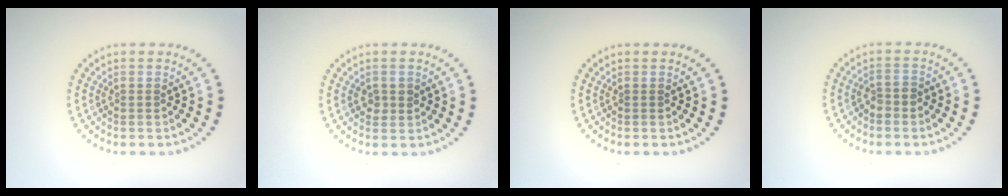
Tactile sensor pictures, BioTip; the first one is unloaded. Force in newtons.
{"total": 1.5, "press": 1.5, "slide": 0.2}
{"total": 0.0}
{"total": 1.3, "press": 1.2, "slide": 0.6}